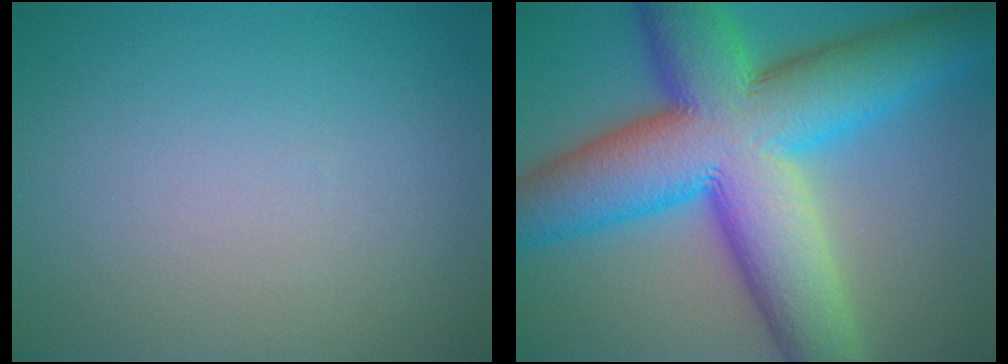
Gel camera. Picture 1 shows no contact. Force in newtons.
{"total": 16.3, "press": 16.3, "slide": 0.1}